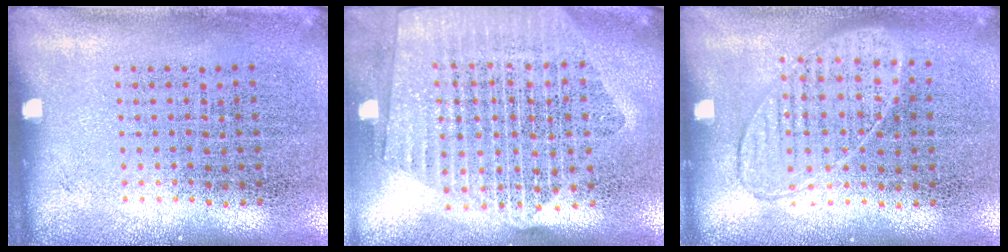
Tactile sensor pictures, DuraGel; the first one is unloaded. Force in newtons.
{"total": 2.4, "press": 2.1, "slide": 1.1}
{"total": 1.0, "press": 0.9, "slide": 0.4}